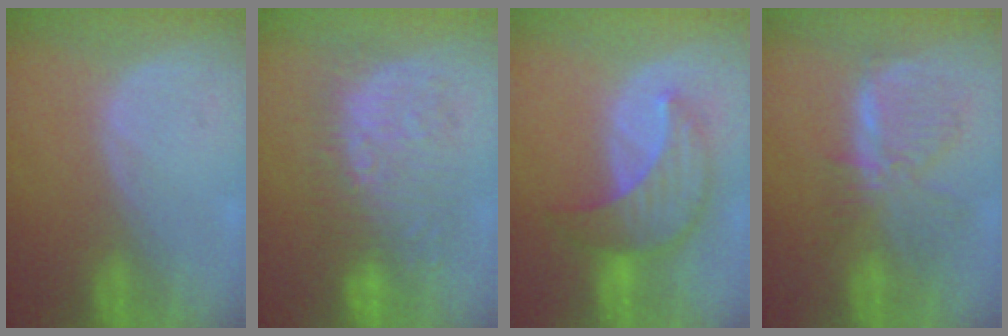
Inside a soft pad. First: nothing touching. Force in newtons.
{"total": 9.5, "press": 9.4, "slide": 1.0}
{"total": 7.8, "press": 7.5, "slide": 2.2}
{"total": 8.3, "press": 7.2, "slide": 4.0}